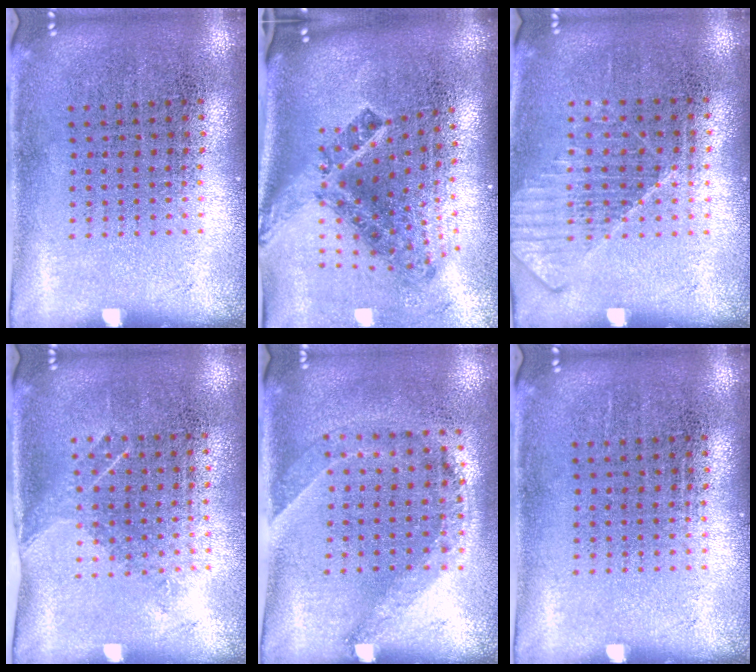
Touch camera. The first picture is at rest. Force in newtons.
{"total": 2.5, "press": 1.5, "slide": 2.0}
{"total": 1.3, "press": 1.2, "slide": 0.4}
{"total": 1.1, "press": 0.9, "slide": 0.7}
{"total": 1.4, "press": 1.0, "slide": 1.0}
{"total": 0.0}